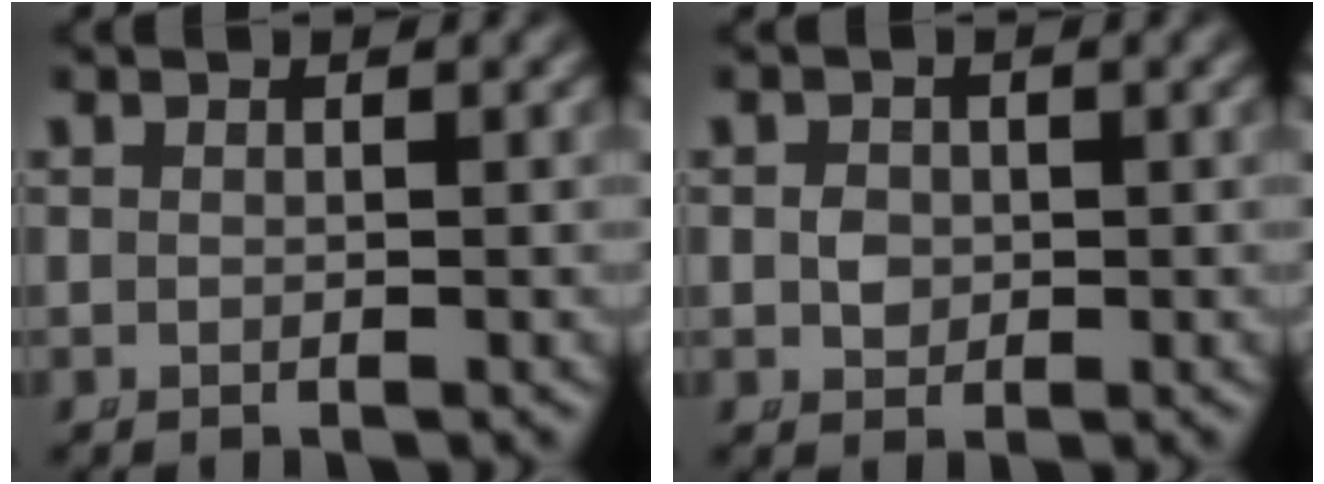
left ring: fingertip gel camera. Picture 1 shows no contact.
{"total": 1.0, "force": [-0.2, 0.8, 0.5], "torque": [-0.009, -0.006, 0.004]}